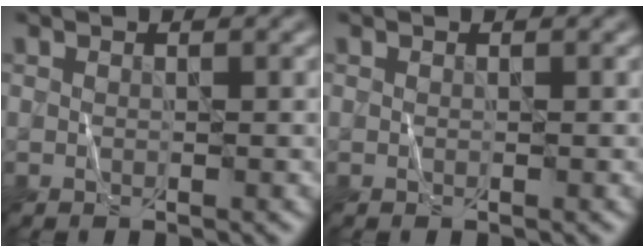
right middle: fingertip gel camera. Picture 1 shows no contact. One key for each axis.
{"total": 0.0}